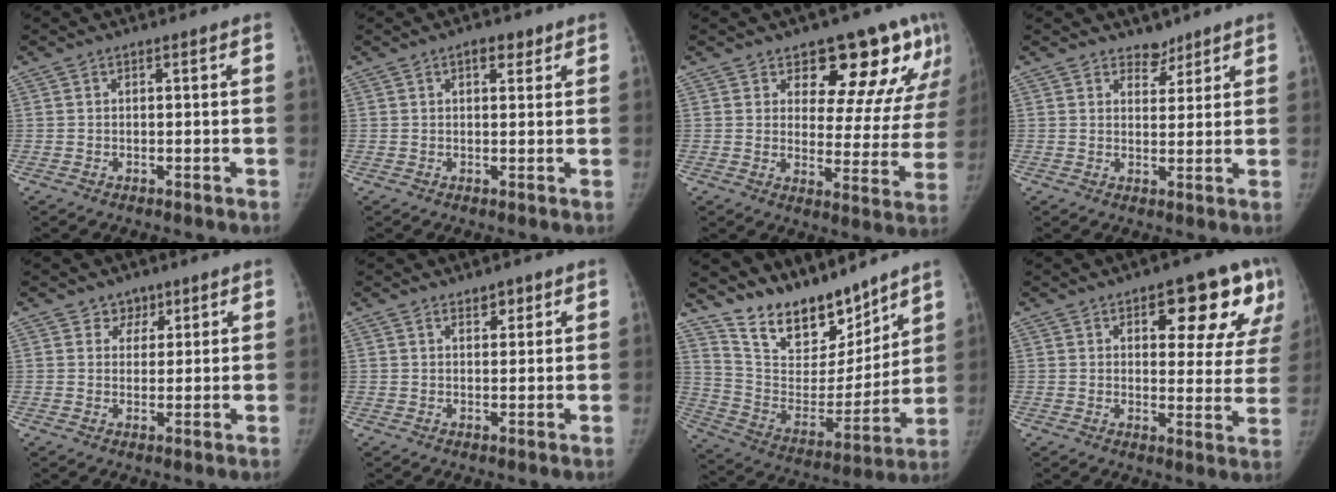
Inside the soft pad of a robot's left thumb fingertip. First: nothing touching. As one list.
[{"total": 3.2, "force": [1.8, 1.7, 2.1], "torque": [-0.016, -0.005, 0.024]}, {"total": 18.1, "force": [11.6, 8.7, 10.8], "torque": [-0.077, -0.062, 0.140]}, {"total": 3.4, "force": [2.8, 1.9, 0.4], "torque": [0.017, -0.021, 0.043]}, {"total": 3.6, "force": [2.3, 2.8, 0.3], "torque": [0.023, -0.011, 0.032]}, {"total": 2.6, "force": [1.8, 1.4, 1.3], "torque": [-0.004, -0.011, 0.029]}, {"total": 20.3, "force": [16.8, 8.1, 7.9], "torque": [-0.093, -0.100, 0.297]}, {"total": 17.6, "force": [8.7, 7.2, 13.5], "torque": [-0.122, -0.029, 0.110]}]